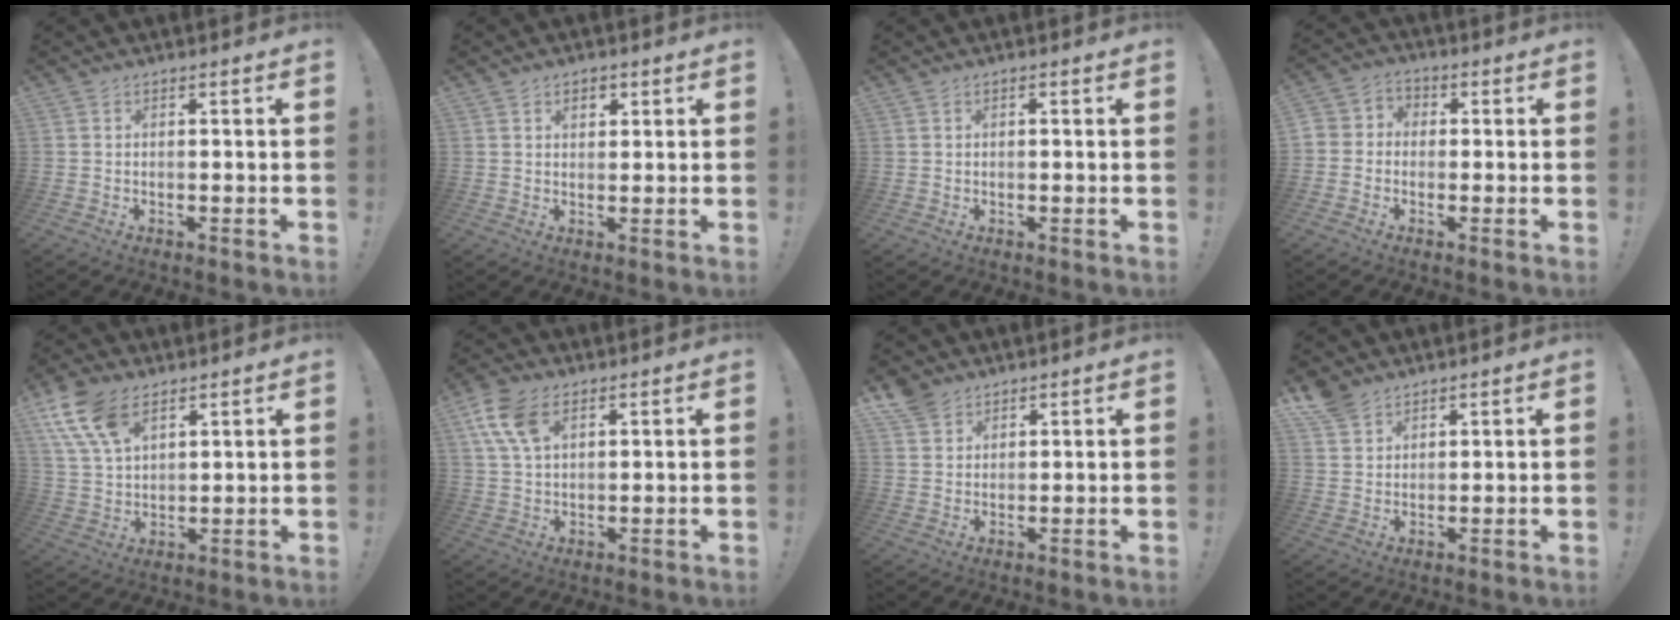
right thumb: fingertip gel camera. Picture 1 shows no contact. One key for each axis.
{"total": 2.8, "fx": 1.3, "fy": 2.0, "fz": 1.5, "tx": -0.016, "ty": -0.001, "tz": 0.021}
{"total": 0.9, "fx": -0.1, "fy": 0.9, "fz": -0.1, "tx": 0.010, "ty": 0.000, "tz": -0.006}
{"total": 4.7, "fx": -2.0, "fy": 4.1, "fz": 1.4, "tx": -0.037, "ty": 0.022, "tz": -0.034}
{"total": 13.2, "fx": 7.5, "fy": 7.7, "fz": 7.6, "tx": -0.152, "ty": -0.025, "tz": 0.148}
{"total": 10.6, "fx": 4.8, "fy": 6.3, "fz": 7.0, "tx": -0.143, "ty": -0.006, "tz": 0.093}
{"total": 4.9, "fx": 4.1, "fy": 2.6, "fz": 1.0, "tx": -0.014, "ty": -0.026, "tz": 0.077}
{"total": 5.6, "fx": 4.7, "fy": 2.7, "fz": 1.6, "tx": -0.033, "ty": -0.025, "tz": 0.091}